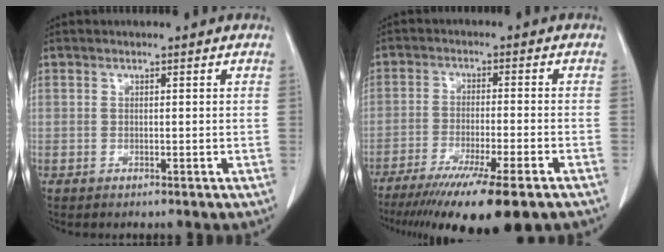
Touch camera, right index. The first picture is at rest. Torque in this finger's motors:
{"motor_torque": [1.22, -0.92, 1.05, 0.21]}